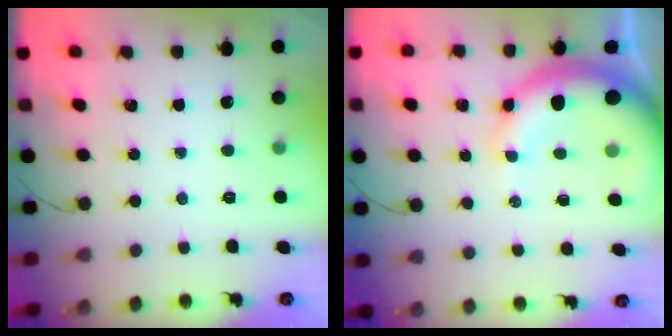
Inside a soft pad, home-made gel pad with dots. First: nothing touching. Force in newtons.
{"total": 12.1, "press": 11.9, "slide": 2.2}